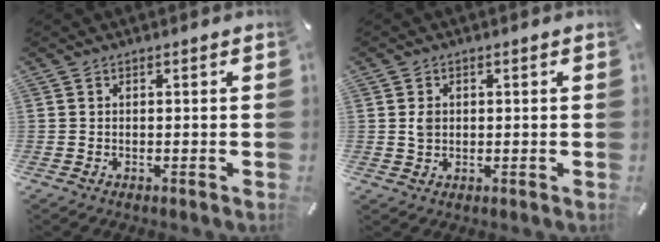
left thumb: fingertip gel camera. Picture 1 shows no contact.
{"total": 2.3, "force": [0.4, 1.9, 1.1], "torque": [-0.016, 0.003, 0.004]}